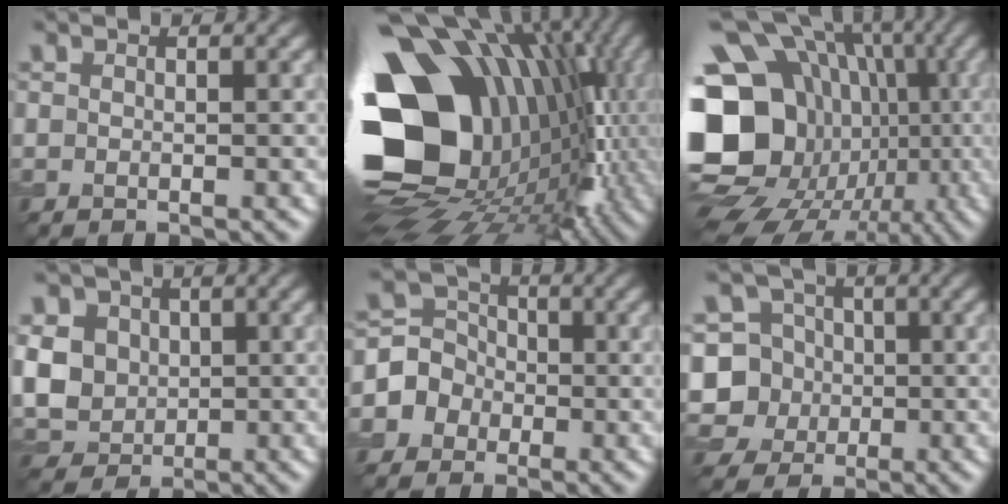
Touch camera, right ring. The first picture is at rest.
{"total": 20.9, "force": [0.9, 15.7, 13.8], "torque": [-0.295, -0.055, 0.063]}
{"total": 21.0, "force": [-4.4, 17.7, 10.4], "torque": [-0.168, 0.020, -0.098]}
{"total": 5.8, "force": [1.0, 5.2, 2.5], "torque": [-0.070, 0.022, 0.018]}
{"total": 3.5, "force": [-1.5, 3.2, 0.1], "torque": [0.015, 0.019, -0.039]}
{"total": 6.7, "force": [-0.9, 6.6, 0.9], "torque": [-0.020, 0.028, -0.036]}